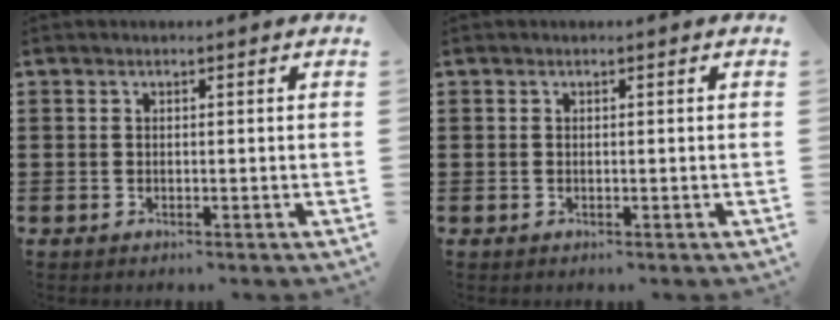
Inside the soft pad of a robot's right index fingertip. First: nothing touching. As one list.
[{"total": 0.0}]